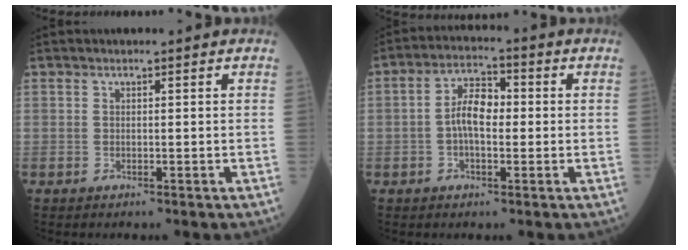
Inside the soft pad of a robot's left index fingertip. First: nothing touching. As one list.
[{"total": 6.1, "force": [-0.4, 2.8, 5.4], "torque": [-0.112, 0.018, -0.014]}]